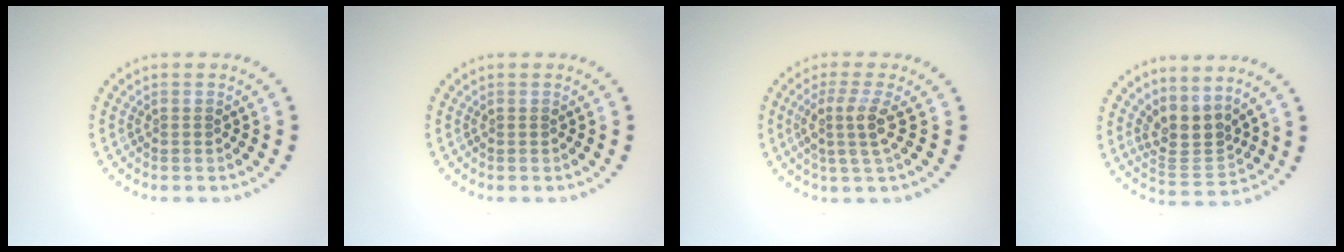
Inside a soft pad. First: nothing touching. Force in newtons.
{"total": 0.0}
{"total": 2.8, "press": 2.1, "slide": 1.9}
{"total": 3.3, "press": 2.6, "slide": 2.1}